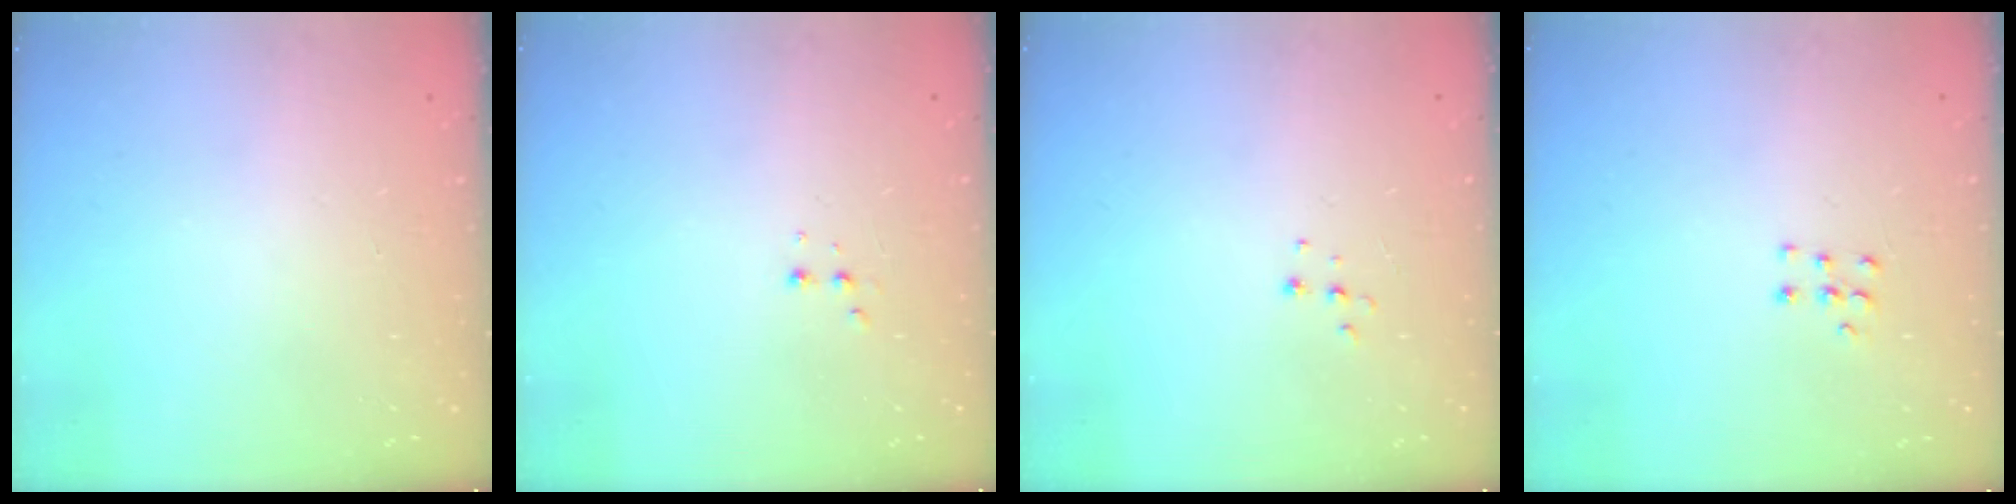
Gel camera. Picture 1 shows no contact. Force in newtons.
{"total": 2.9, "press": 2.7, "slide": 1.0}
{"total": 4.9, "press": 4.9, "slide": 0.7}
{"total": 4.6, "press": 4.5, "slide": 0.5}